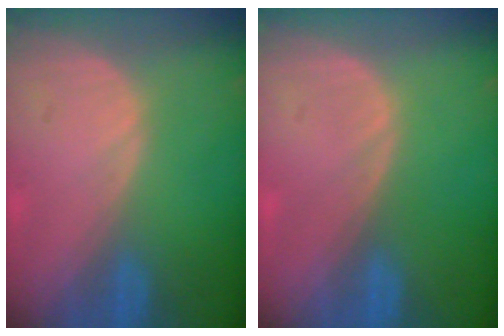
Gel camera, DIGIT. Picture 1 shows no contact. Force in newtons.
{"total": 0.0}